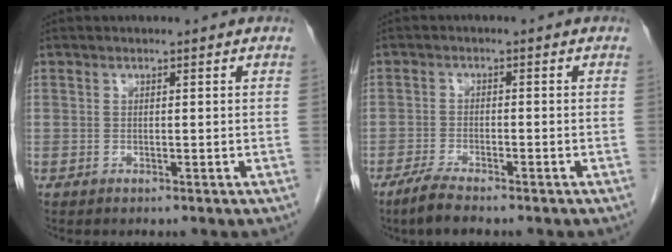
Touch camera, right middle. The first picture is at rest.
{"total": 4.4, "force": [-3.4, 0.6, 2.6], "torque": [-0.056, -0.008, -0.060]}